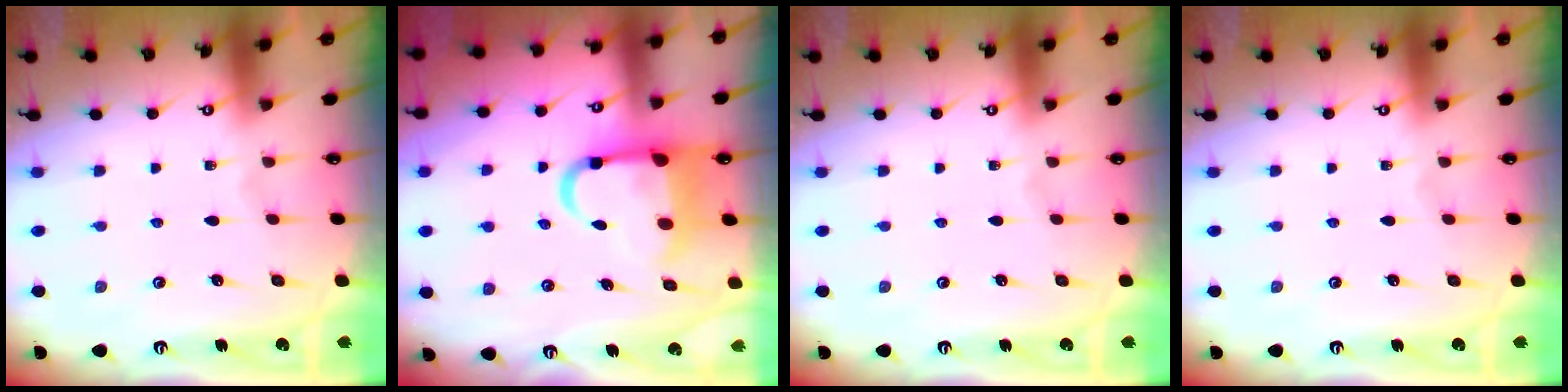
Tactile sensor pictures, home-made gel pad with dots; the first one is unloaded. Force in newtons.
{"total": 11.2, "press": 11.0, "slide": 2.3}
{"total": 0.0}
{"total": 0.0}